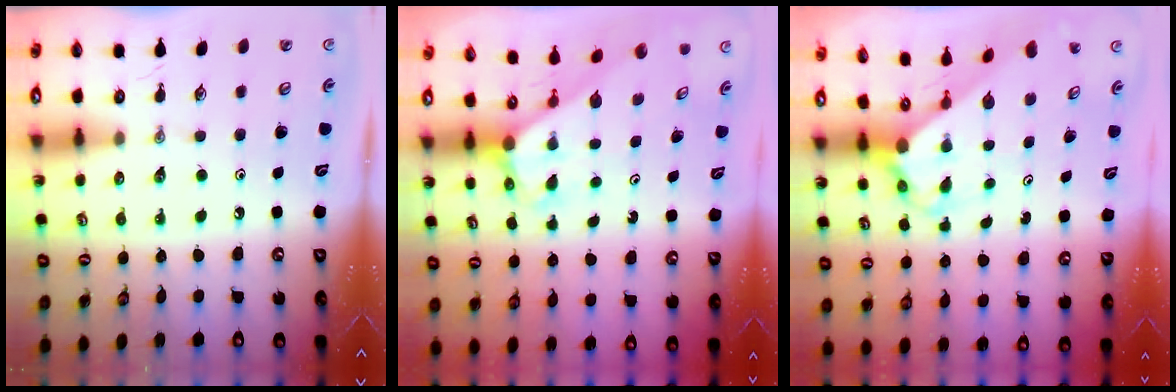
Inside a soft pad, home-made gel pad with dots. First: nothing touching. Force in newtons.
{"total": 2.8, "press": 2.8, "slide": 0.2}
{"total": 3.8, "press": 3.7, "slide": 0.3}